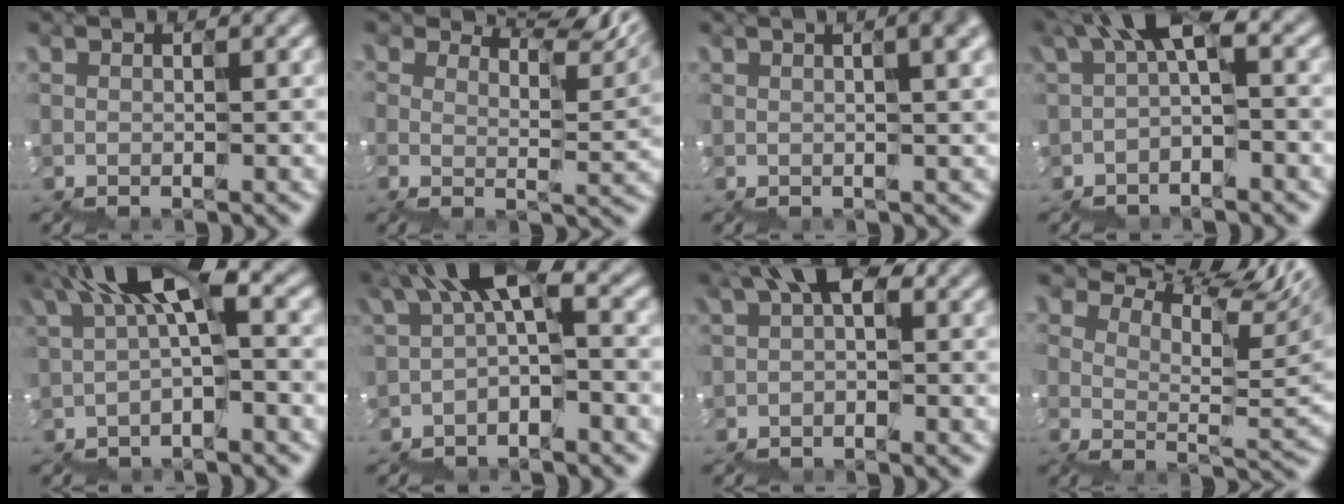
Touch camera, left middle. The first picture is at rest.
{"total": 5.6, "force": [5.2, 0.7, 2.0], "torque": [-0.035, 0.006, 0.081]}
{"total": 10.2, "force": [2.6, 5.2, 8.3], "torque": [-0.095, 0.044, 0.017]}
{"total": 3.2, "force": [0.1, 1.0, 3.0], "torque": [-0.082, 0.010, -0.008]}
{"total": 5.1, "force": [1.1, 1.2, 4.8], "torque": [-0.106, 0.014, 0.011]}
{"total": 4.1, "force": [-0.1, 1.3, 3.9], "torque": [-0.096, 0.012, -0.013]}
{"total": 1.2, "force": [0.2, 0.4, 1.1], "torque": [-0.049, 0.006, -0.005]}
{"total": 9.3, "force": [7.4, 2.3, 5.1], "torque": [-0.101, 0.015, 0.129]}